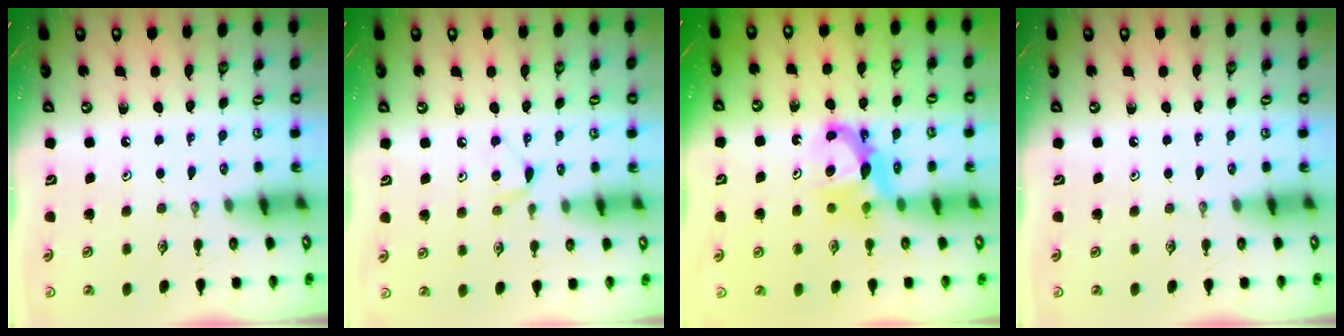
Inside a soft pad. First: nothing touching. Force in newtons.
{"total": 6.5, "press": 6.4, "slide": 0.7}
{"total": 7.5, "press": 7.5, "slide": 0.5}
{"total": 0.0}